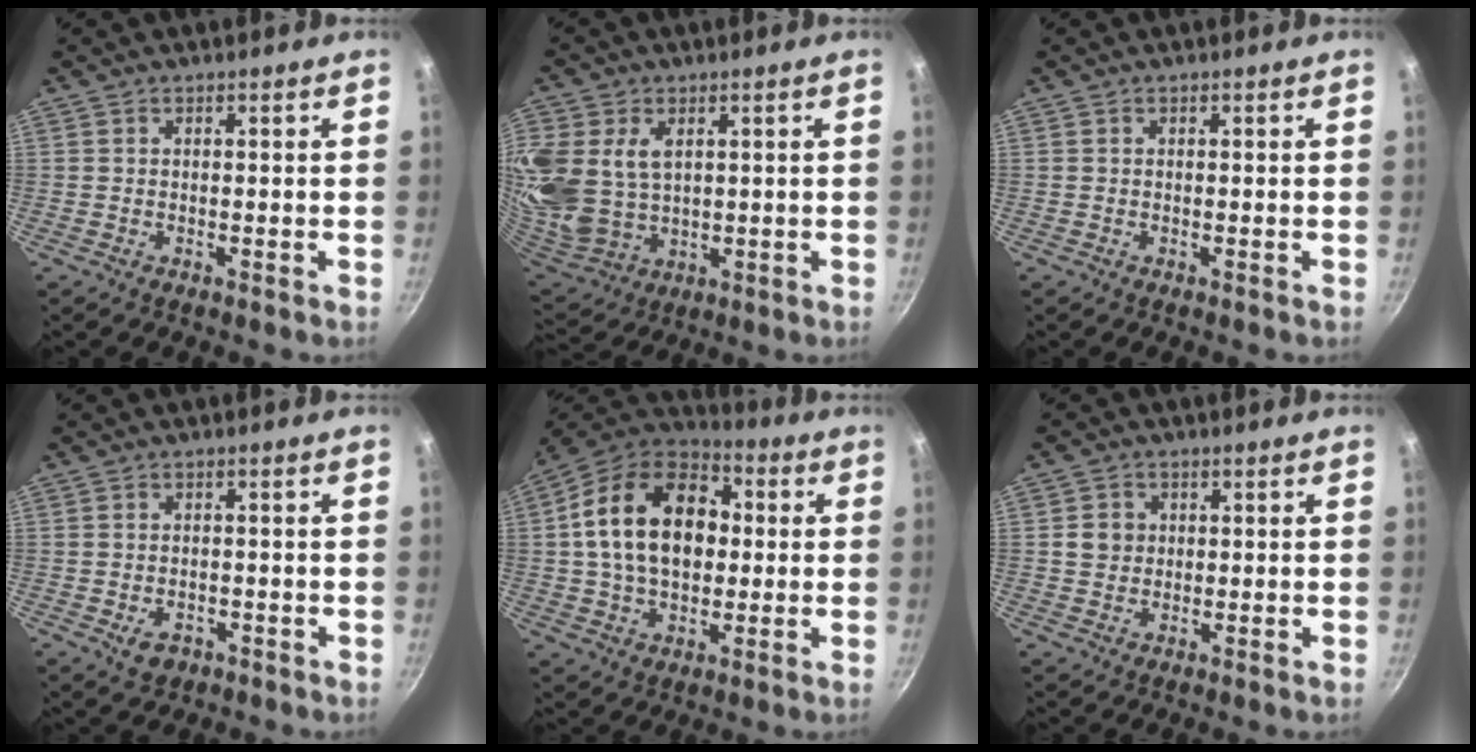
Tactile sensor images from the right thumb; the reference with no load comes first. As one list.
[{"total": 19.9, "force": [4.7, 14.5, 12.8], "torque": [-0.308, 0.003, 0.110]}, {"total": 0.0}, {"total": 3.4, "force": [-1.4, 2.4, 1.9], "torque": [-0.027, 0.009, -0.013]}, {"total": 21.1, "force": [2.4, 14.3, 15.3], "torque": [-0.234, 0.030, 0.027]}, {"total": 3.7, "force": [0.4, 3.4, 1.4], "torque": [-0.006, 0.006, 0.003]}]